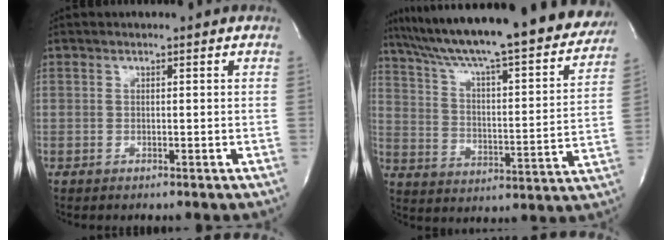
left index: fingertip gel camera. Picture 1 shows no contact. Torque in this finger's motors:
{"motor_torque": [1.05, -1.09, 0.97, 0.21]}